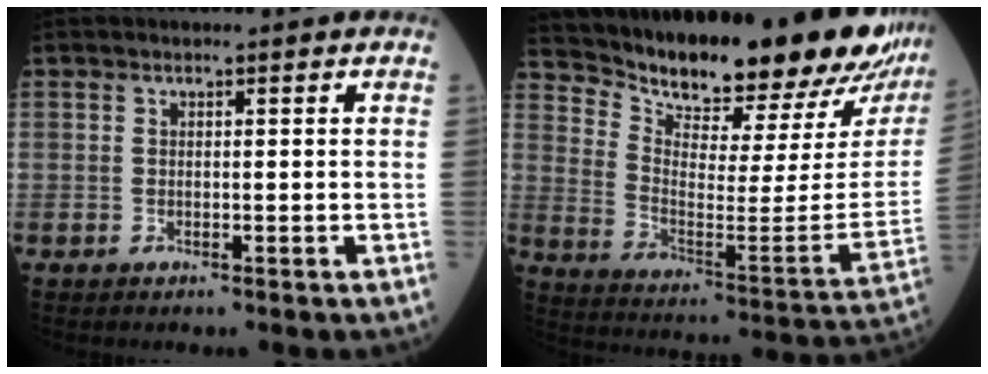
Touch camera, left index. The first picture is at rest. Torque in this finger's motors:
{"motor_torque": [0.70, -0.66, 0.50, 0.16]}